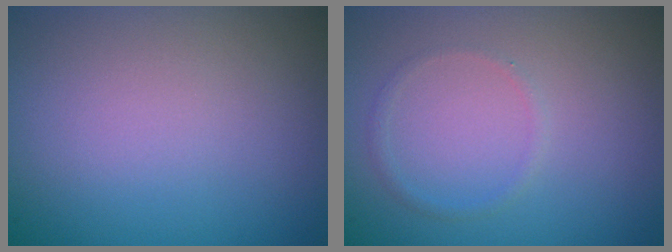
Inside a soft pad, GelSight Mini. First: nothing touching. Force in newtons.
{"total": 0.7, "press": 0.7, "slide": 0.1}